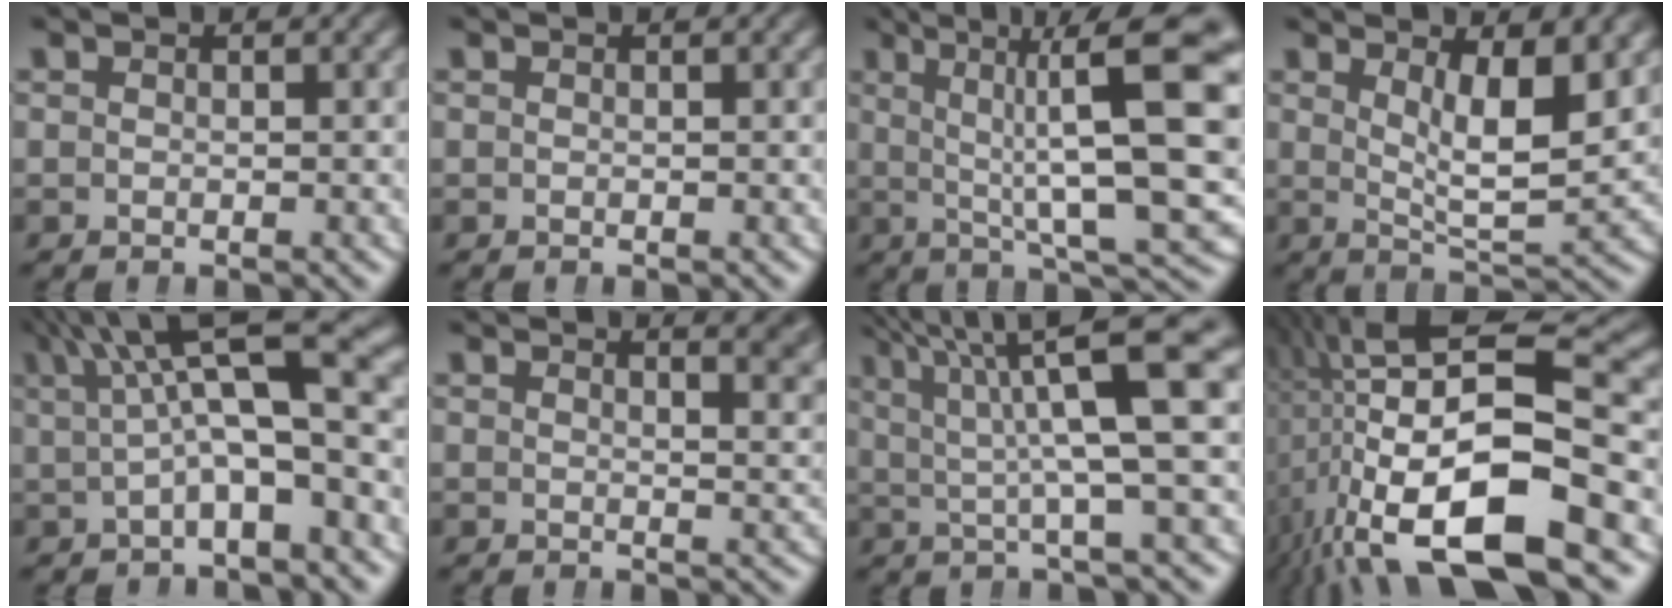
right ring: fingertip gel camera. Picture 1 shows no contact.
{"total": 0.0}
{"total": 12.2, "force": [3.0, 2.9, 11.5], "torque": [-0.114, 0.011, 0.045]}
{"total": 5.3, "force": [1.7, 1.1, 4.8], "torque": [-0.069, -0.022, 0.038]}
{"total": 7.3, "force": [2.0, 2.2, 6.6], "torque": [-0.084, 0.022, 0.029]}
{"total": 4.3, "force": [2.8, 0.9, 3.0], "torque": [-0.012, 0.005, 0.037]}
{"total": 8.5, "force": [3.4, 1.7, 7.7], "torque": [-0.088, 0.023, 0.049]}
{"total": 15.3, "force": [0.6, 7.0, 13.6], "torque": [-0.244, -0.020, 0.029]}